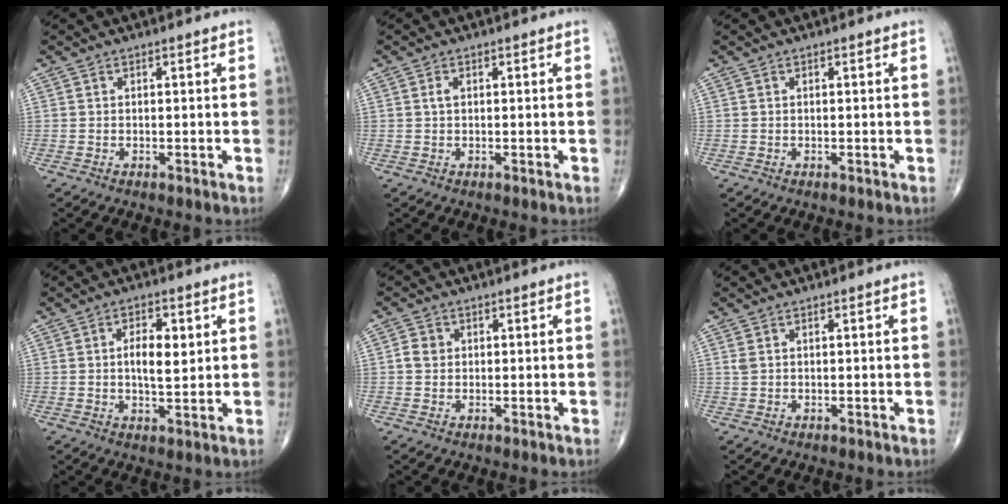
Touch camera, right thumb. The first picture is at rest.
{"total": 1.1, "force": [0.2, 0.6, 0.9], "torque": [-0.019, 0.003, 0.003]}
{"total": 0.0}
{"total": 6.2, "force": [1.2, 2.7, 5.5], "torque": [-0.078, -0.007, 0.020]}
{"total": 2.5, "force": [0.3, 2.2, 1.2], "torque": [-0.013, 0.004, 0.003]}
{"total": 1.1, "force": [0.6, 0.5, 0.8], "torque": [-0.023, 0.009, 0.018]}